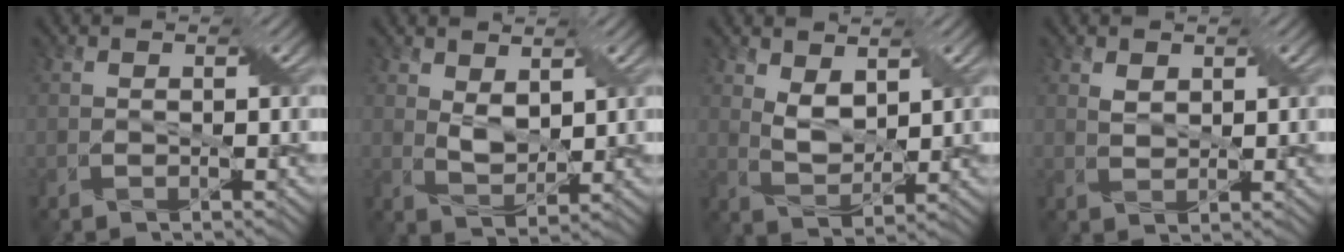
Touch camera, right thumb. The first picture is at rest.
{"total": 3.6, "force": [1.8, 1.9, 2.5], "torque": [-0.058, -0.005, 0.037]}
{"total": 4.2, "force": [2.2, 2.3, 2.8], "torque": [-0.066, -0.007, 0.044]}
{"total": 1.6, "force": [0.8, 1.0, 0.9], "torque": [-0.023, -0.003, 0.020]}